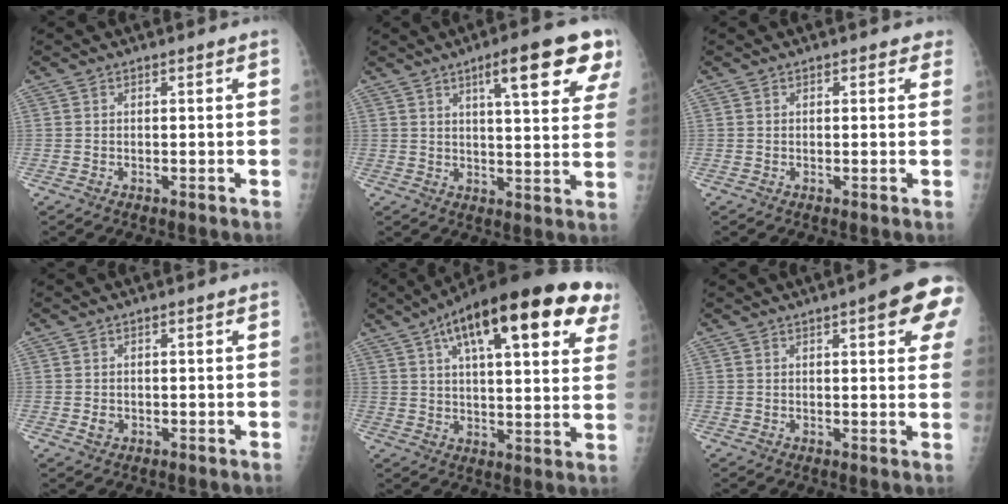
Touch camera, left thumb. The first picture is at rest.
{"total": 14.3, "force": [7.4, 3.0, 11.8], "torque": [-0.135, -0.023, 0.098]}
{"total": 1.4, "force": [0.8, 0.9, 0.6], "torque": [0.010, 0.000, 0.004]}
{"total": 1.3, "force": [-0.3, 1.1, 0.6], "torque": [-0.004, 0.002, -0.002]}
{"total": 26.5, "force": [13.1, 8.7, 21.4], "torque": [-0.299, 0.007, 0.186]}
{"total": 10.0, "force": [4.1, 2.6, 8.7], "torque": [-0.079, -0.005, 0.042]}